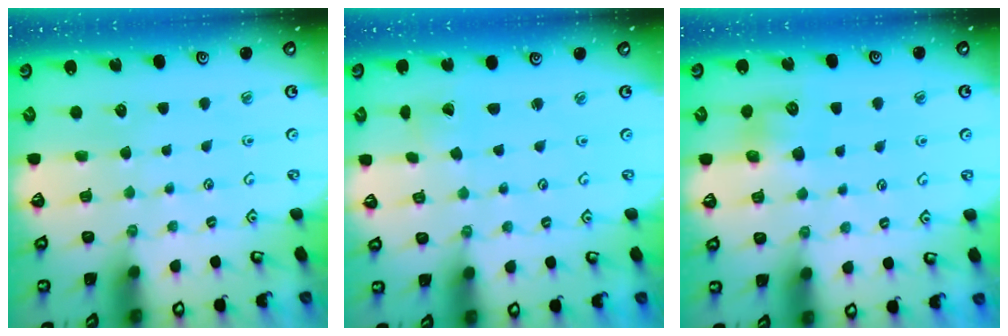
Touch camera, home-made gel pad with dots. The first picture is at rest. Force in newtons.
{"total": 0.9, "press": 0.9, "slide": 0.1}
{"total": 6.5, "press": 6.5, "slide": 0.5}